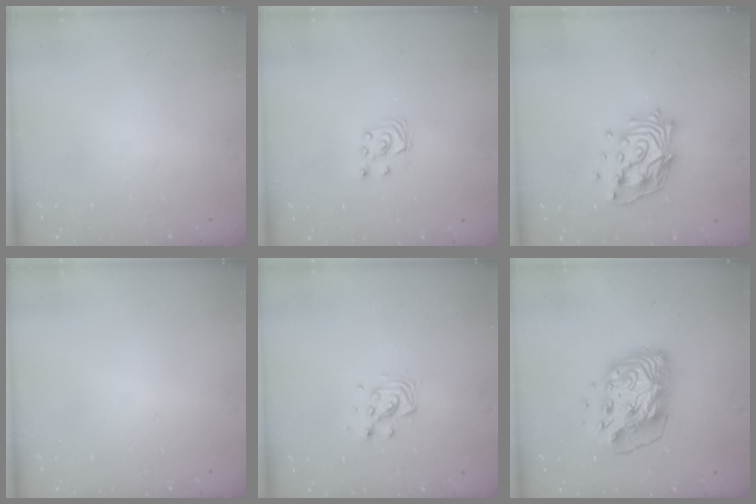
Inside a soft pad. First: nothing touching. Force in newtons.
{"total": 3.5, "press": 3.5, "slide": 0.4}
{"total": 13.5, "press": 13.4, "slide": 1.0}
{"total": 0.0}
{"total": 7.8, "press": 7.8, "slide": 0.3}
{"total": 14.8, "press": 14.7, "slide": 1.7}